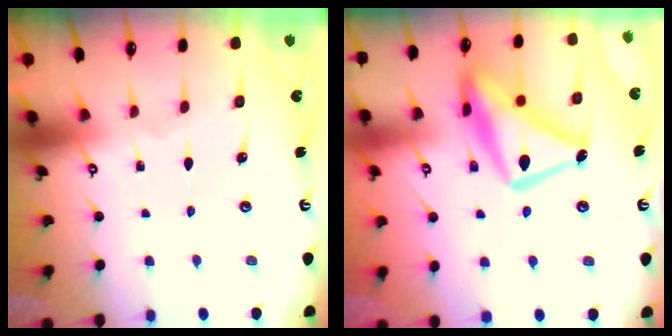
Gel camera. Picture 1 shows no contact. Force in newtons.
{"total": 18.5, "press": 18.4, "slide": 1.6}